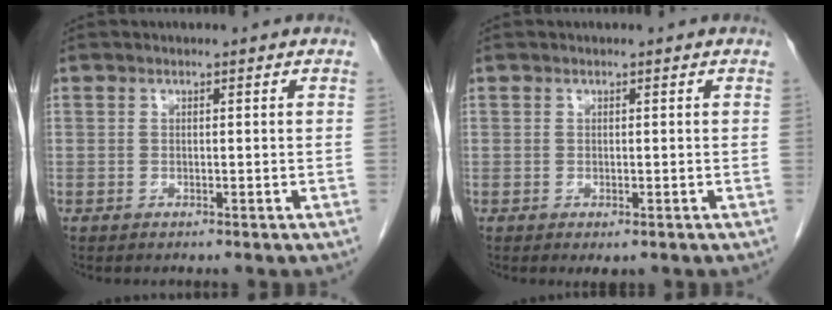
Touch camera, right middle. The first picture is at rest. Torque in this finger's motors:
{"motor_torque": [0.03, -0.01, 0.01, 0.00]}